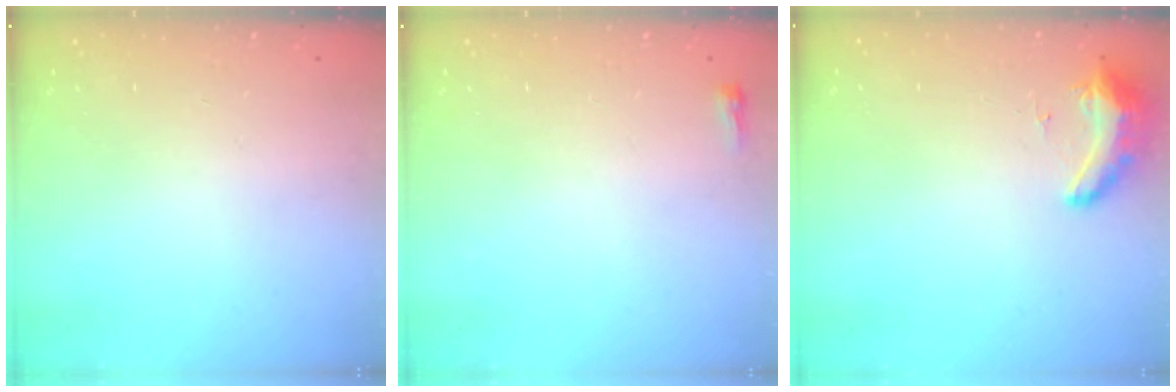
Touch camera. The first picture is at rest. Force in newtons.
{"total": 2.4, "press": 2.4, "slide": 0.6}
{"total": 8.7, "press": 8.5, "slide": 1.6}